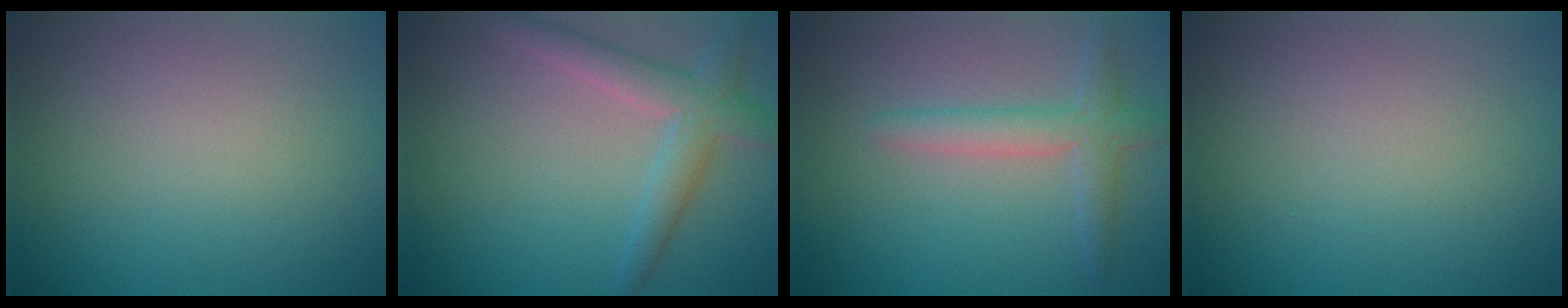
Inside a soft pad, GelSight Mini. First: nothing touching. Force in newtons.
{"total": 3.5, "press": 3.5, "slide": 0.1}
{"total": 2.8, "press": 2.8, "slide": 0.1}
{"total": 0.0}